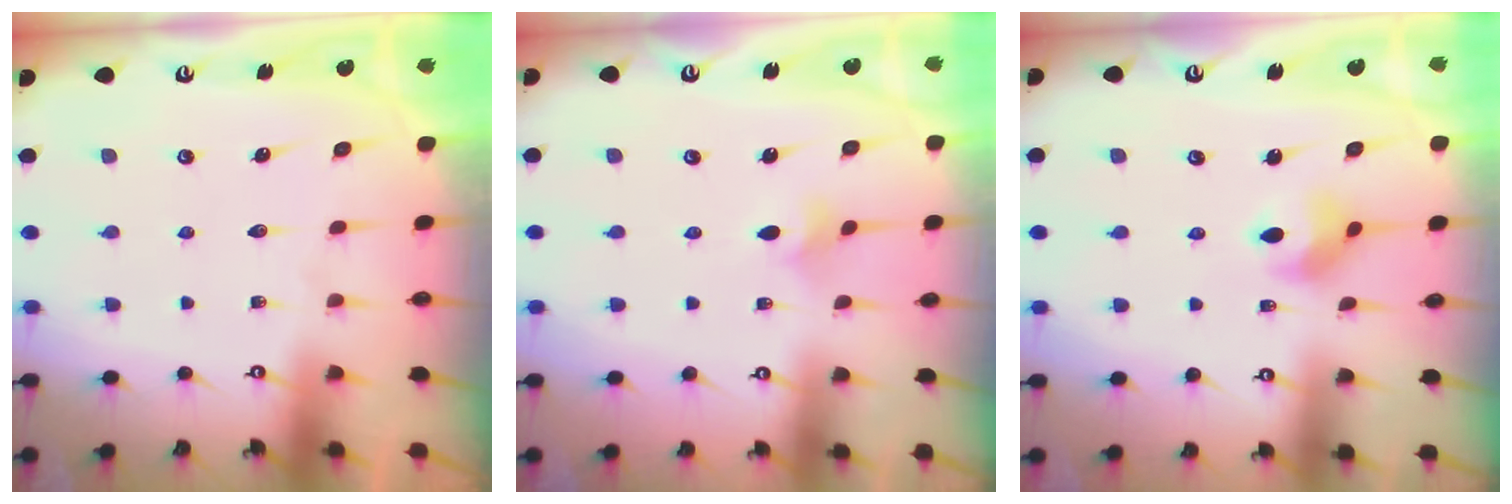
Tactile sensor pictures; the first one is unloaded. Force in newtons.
{"total": 2.9, "press": 2.8, "slide": 0.6}
{"total": 6.5, "press": 6.5, "slide": 0.5}